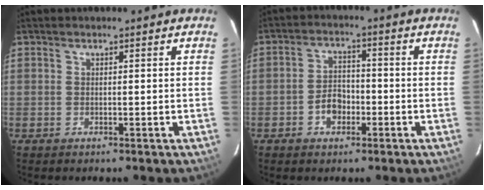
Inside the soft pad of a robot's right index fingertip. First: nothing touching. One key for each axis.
{"total": 5.1, "fx": -2.2, "fy": 3.6, "fz": 2.8, "tx": -0.056, "ty": 0.014, "tz": -0.034}